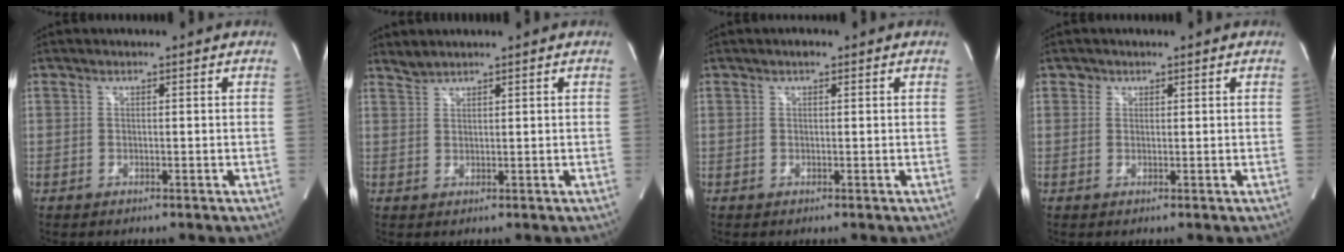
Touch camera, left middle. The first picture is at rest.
{"total": 1.5, "force": [1.5, -0.1, 0.0], "torque": [-0.003, 0.006, 0.035]}
{"total": 1.0, "force": [0.6, 0.3, 0.7], "torque": [-0.018, 0.004, 0.010]}
{"total": 1.0, "force": [0.6, 0.8, 0.0], "torque": [0.007, 0.000, 0.006]}